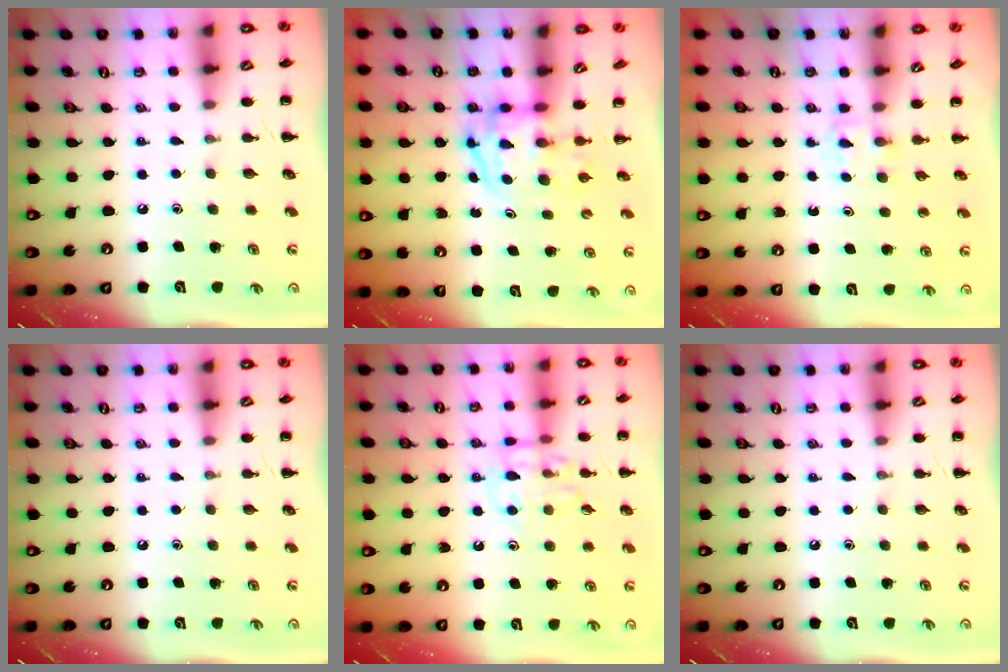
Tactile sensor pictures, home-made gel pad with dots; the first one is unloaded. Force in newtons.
{"total": 3.8, "press": 3.8, "slide": 0.7}
{"total": 2.3, "press": 2.1, "slide": 1.0}
{"total": 0.0}
{"total": 11.2, "press": 11.1, "slide": 0.9}
{"total": 0.0}